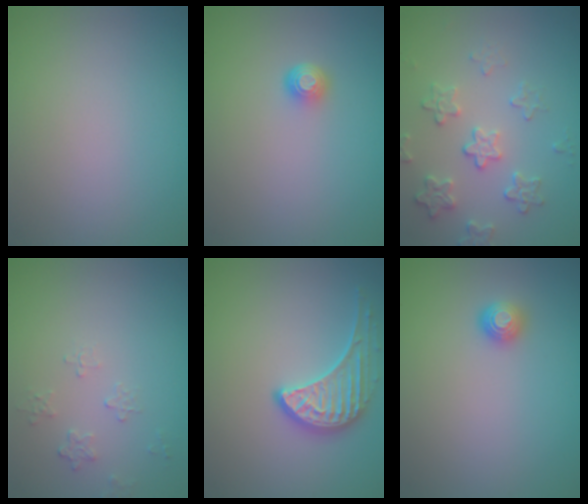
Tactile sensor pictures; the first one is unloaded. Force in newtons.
{"total": 1.5, "press": 1.1, "slide": 1.0}
{"total": 3.1, "press": 3.0, "slide": 0.6}
{"total": 1.2, "press": 0.8, "slide": 0.9}
{"total": 3.5, "press": 3.1, "slide": 1.5}
{"total": 1.1, "press": 1.1, "slide": 0.2}